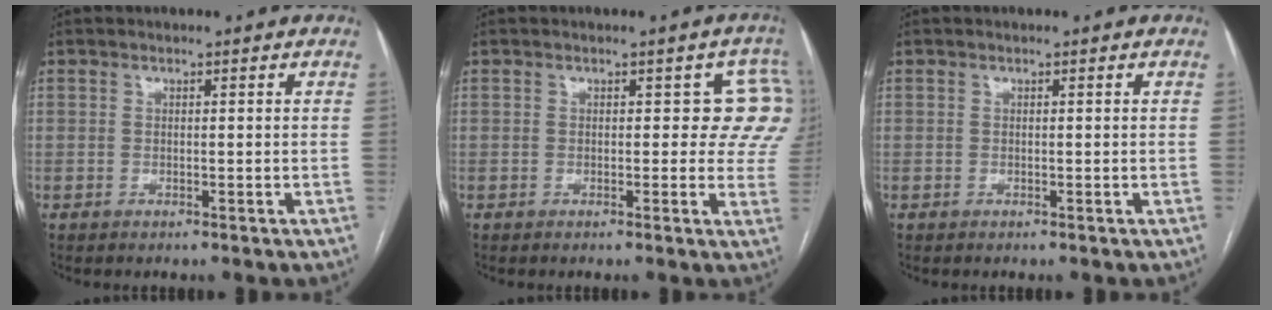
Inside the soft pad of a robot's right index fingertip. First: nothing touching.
{"total": 6.3, "force": [1.9, 3.8, 4.7], "torque": [-0.022, 0.009, 0.009]}
{"total": 0.0}